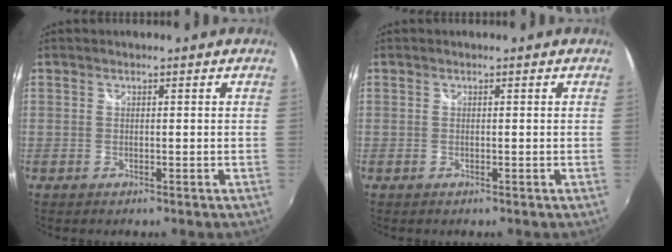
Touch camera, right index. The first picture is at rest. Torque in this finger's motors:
{"motor_torque": [-0.02, 0.02, 0.02, 0.01]}